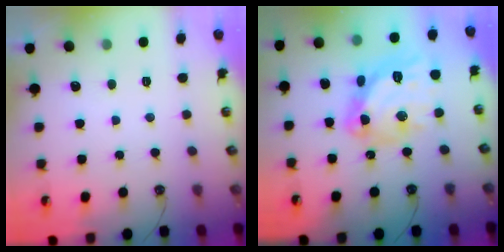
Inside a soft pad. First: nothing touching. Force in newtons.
{"total": 18.3, "press": 18.3, "slide": 1.8}